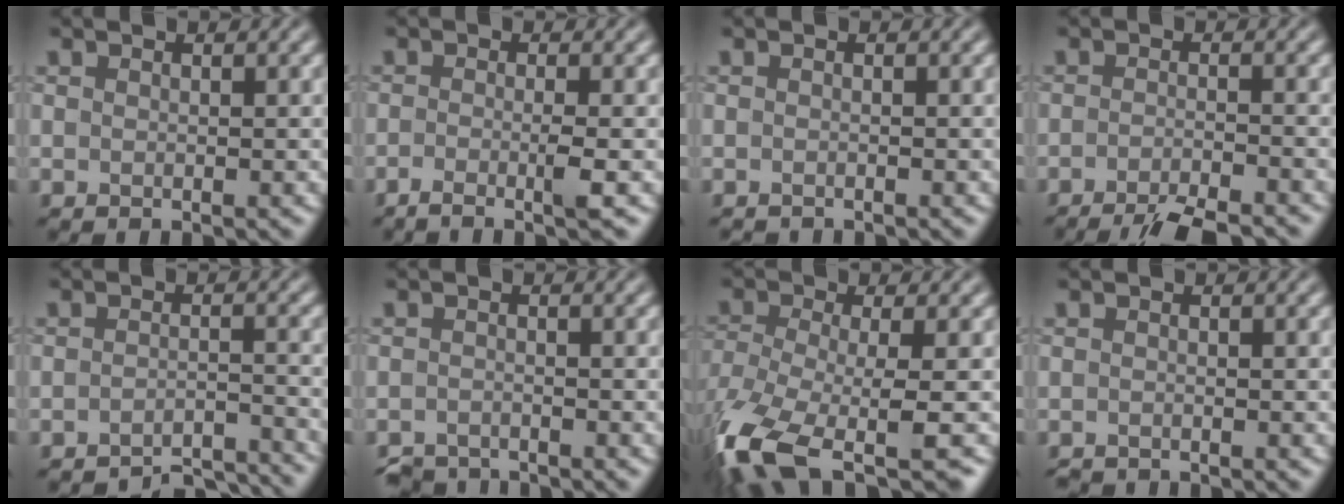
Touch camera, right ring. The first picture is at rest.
{"total": 2.6, "force": [-1.3, 0.2, 2.3], "torque": [-0.039, -0.003, -0.035]}
{"total": 0.9, "force": [-0.9, 0.0, 0.0], "torque": [-0.001, -0.004, -0.019]}
{"total": 5.1, "force": [-4.1, 0.6, 3.0], "torque": [-0.050, -0.003, -0.070]}
{"total": 5.2, "force": [-4.9, 0.5, 1.5], "torque": [-0.022, -0.001, -0.069]}
{"total": 2.8, "force": [-2.7, 0.7, 0.4], "torque": [-0.004, -0.004, -0.054]}
{"total": 11.1, "force": [-6.8, 3.6, 7.9], "torque": [-0.181, -0.023, -0.123]}
{"total": 0.9, "force": [-0.9, 0.0, 0.0], "torque": [0.000, -0.002, -0.021]}